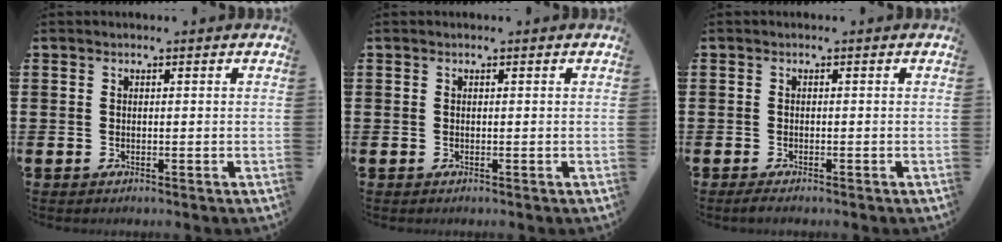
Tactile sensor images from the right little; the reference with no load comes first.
{"total": 0.0}
{"total": 0.8, "force": [-0.5, 0.1, 0.6], "torque": [-0.011, -0.002, -0.010]}